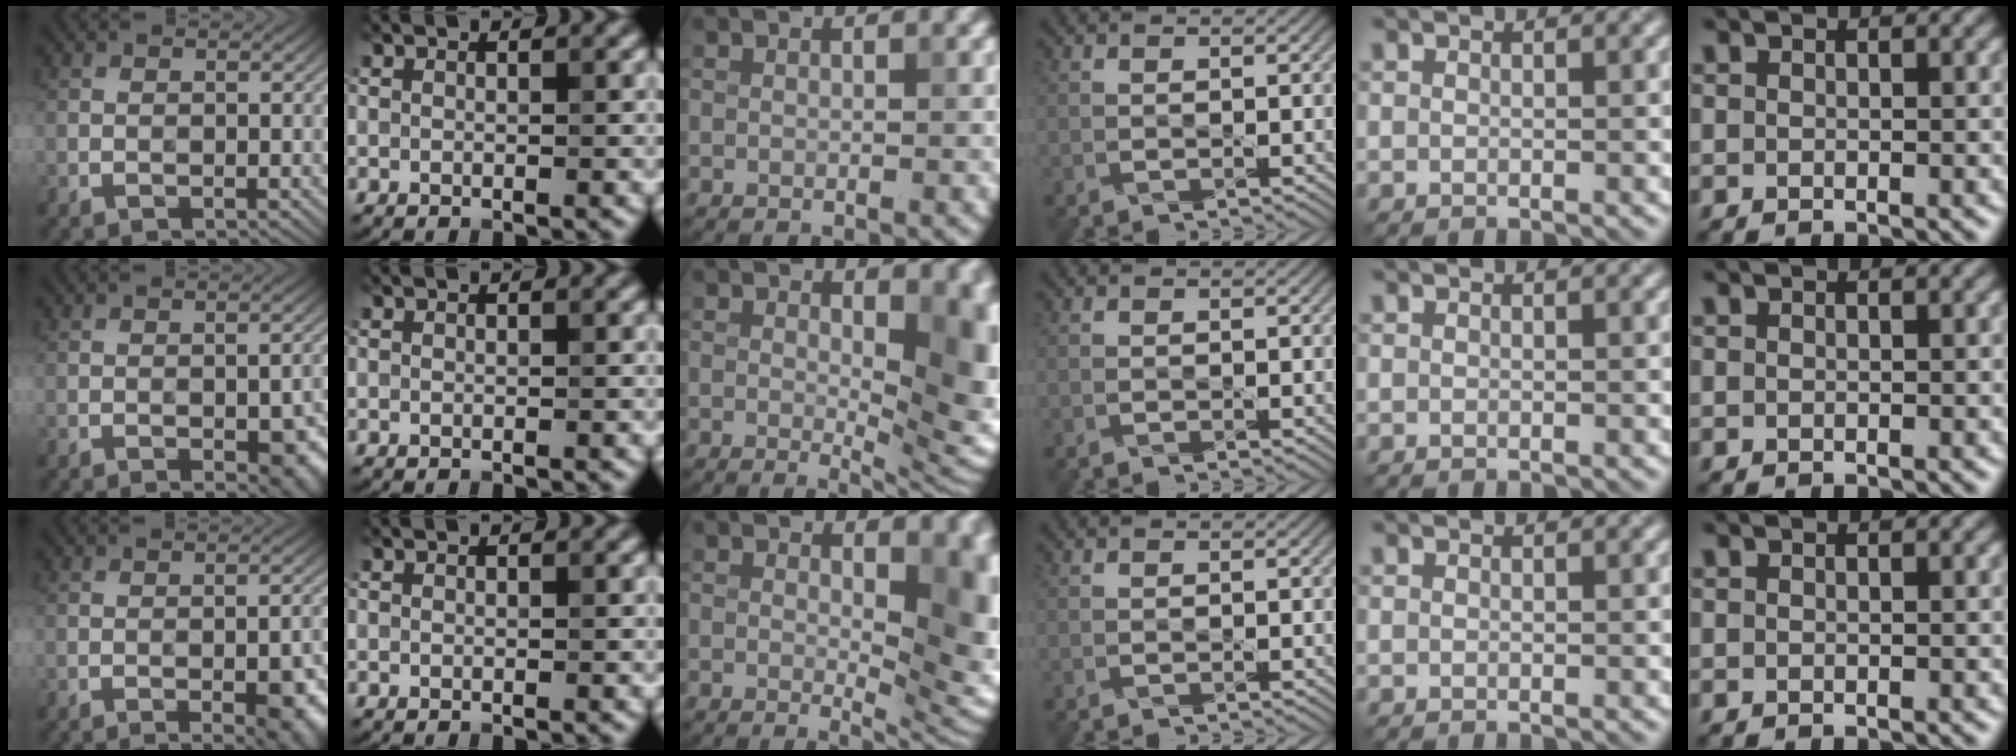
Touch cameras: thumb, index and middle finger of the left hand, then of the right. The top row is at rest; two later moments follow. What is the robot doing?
{"motion": "pour", "object": "plastic test tube"}